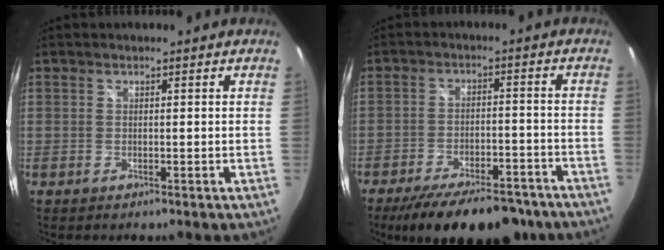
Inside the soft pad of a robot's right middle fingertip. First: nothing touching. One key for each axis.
{"total": 18.5, "fx": -14.7, "fy": 6.2, "fz": 9.3, "tx": -0.171, "ty": -0.022, "tz": -0.202}